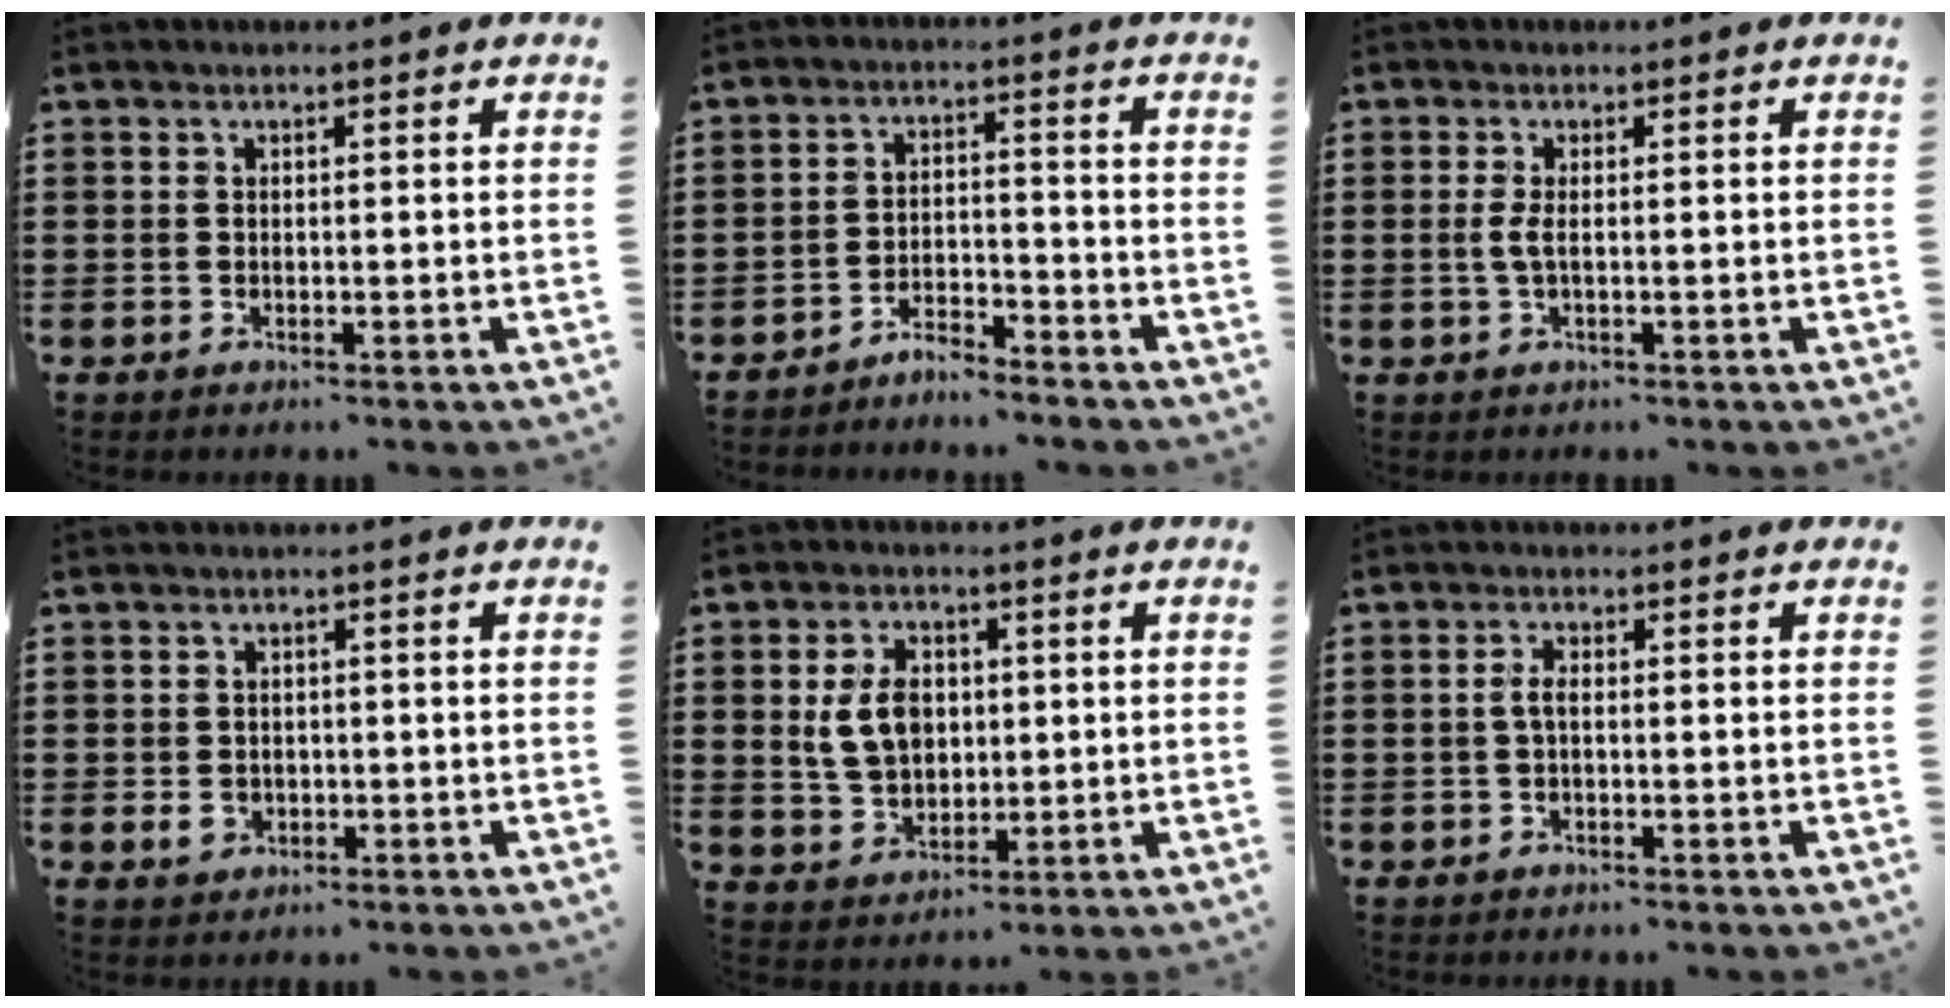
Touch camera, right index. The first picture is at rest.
{"total": 3.6, "force": [-3.6, 0.1, 0.2], "torque": [-0.011, 0.003, -0.076]}
{"total": 2.2, "force": [-0.2, 0.4, 2.1], "torque": [-0.056, -0.009, -0.008]}
{"total": 2.3, "force": [-0.6, 1.8, 1.2], "torque": [-0.026, 0.004, -0.012]}
{"total": 6.9, "force": [0.9, 4.8, 4.9], "torque": [-0.111, 0.008, 0.010]}
{"total": 2.0, "force": [-0.4, 0.6, 1.8], "torque": [-0.050, -0.006, -0.012]}